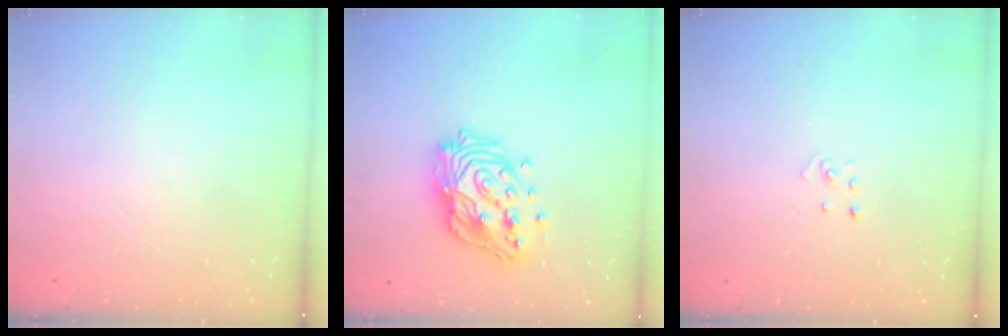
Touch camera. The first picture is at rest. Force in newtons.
{"total": 18.2, "press": 18.1, "slide": 1.5}
{"total": 1.9, "press": 1.9, "slide": 0.1}